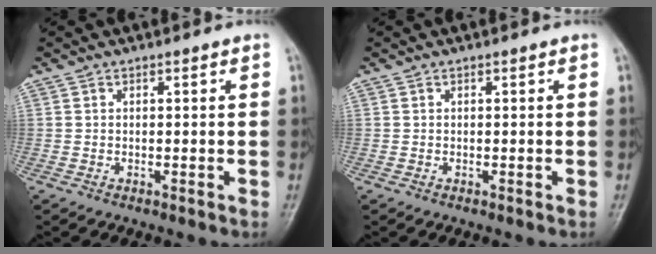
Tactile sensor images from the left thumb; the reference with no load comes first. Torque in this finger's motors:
{"motor_torque": [0.24, -0.05, 0.16, 0.05, 0.00]}